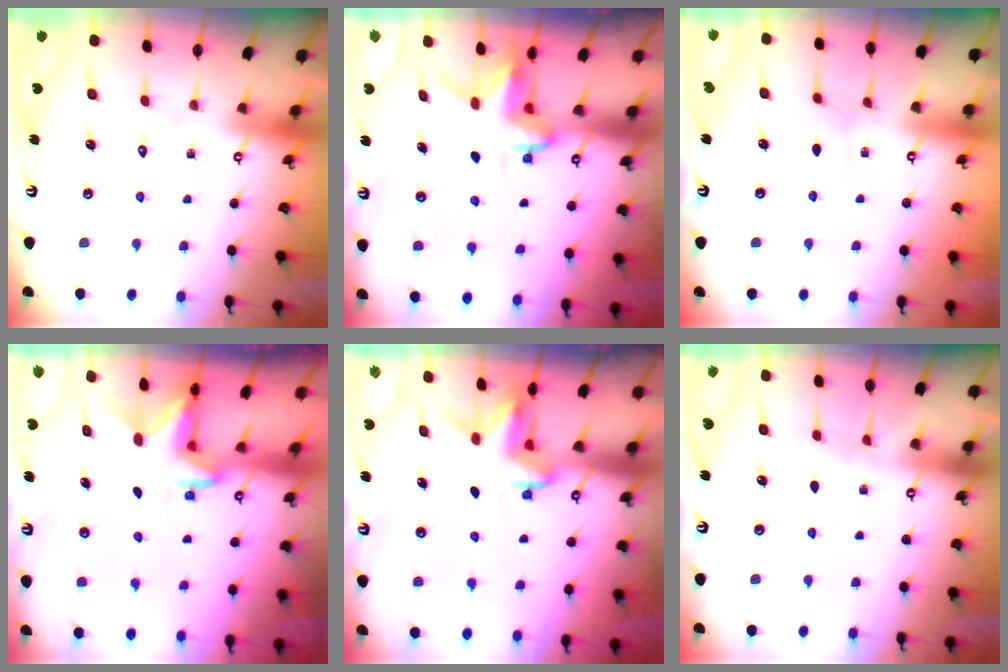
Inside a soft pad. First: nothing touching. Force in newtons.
{"total": 3.8, "press": 3.8, "slide": 0.3}
{"total": 3.2, "press": 3.2, "slide": 0.5}
{"total": 2.6, "press": 2.5, "slide": 0.4}
{"total": 3.6, "press": 3.6, "slide": 0.3}
{"total": 3.4, "press": 3.4, "slide": 0.5}